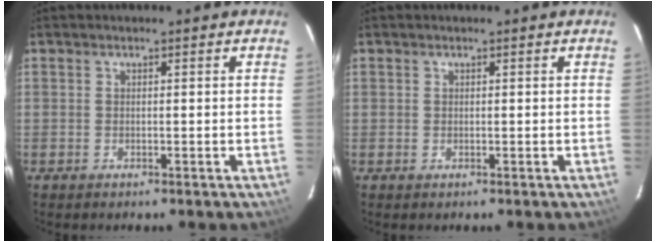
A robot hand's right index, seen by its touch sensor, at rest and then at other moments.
{"total": 0.7, "force": [0.1, 0.7, -0.1], "torque": [0.005, 0.002, 0.000]}